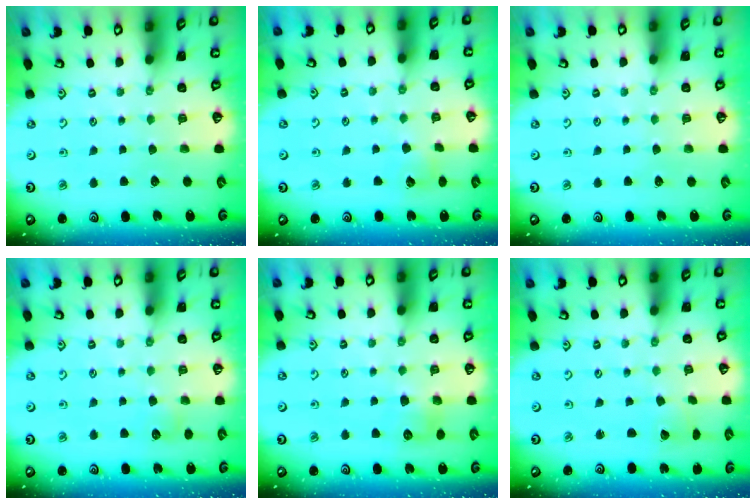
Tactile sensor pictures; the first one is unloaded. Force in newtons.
{"total": 3.4, "press": 3.4, "slide": 0.4}
{"total": 0.0}
{"total": 5.3, "press": 5.3, "slide": 0.6}
{"total": 6.2, "press": 6.2, "slide": 0.6}
{"total": 2.5, "press": 2.5, "slide": 0.1}